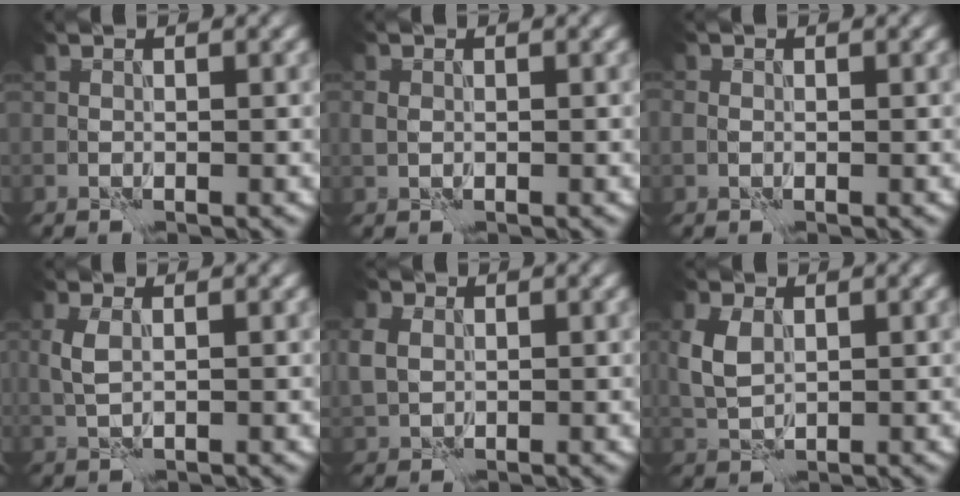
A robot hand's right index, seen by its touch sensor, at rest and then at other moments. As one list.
[{"total": 0.8, "force": [0.0, 0.7, 0.4], "torque": [-0.008, -0.003, -0.002]}, {"total": 0.6, "force": [-0.2, 0.6, 0.2], "torque": [-0.002, -0.003, -0.007]}, {"total": 1.7, "force": [0.5, 0.8, 1.5], "torque": [-0.038, 0.002, 0.012]}, {"total": 3.2, "force": [0.6, 2.6, 1.7], "torque": [-0.052, 0.003, 0.012]}, {"total": 3.2, "force": [1.0, 2.1, 2.2], "torque": [-0.057, 0.004, 0.020]}]